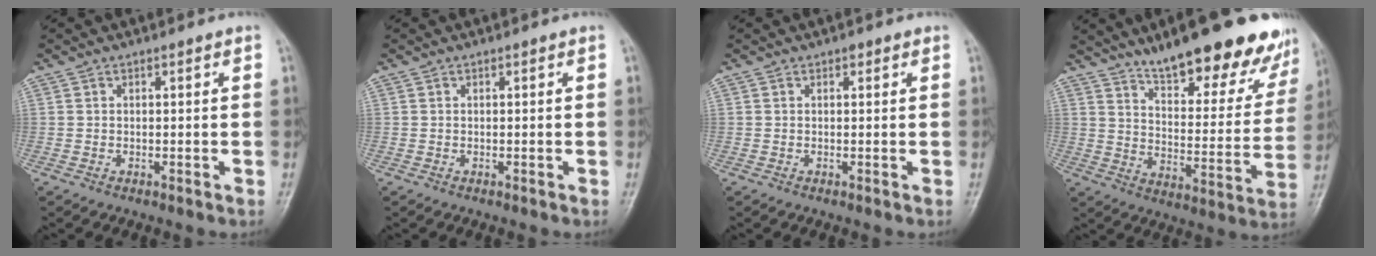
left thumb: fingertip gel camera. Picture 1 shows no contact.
{"total": 0.0}
{"total": 0.8, "force": [0.5, 0.3, 0.5], "torque": [-0.003, -0.001, 0.004]}
{"total": 23.1, "force": [17.2, 7.0, 13.9], "torque": [-0.147, -0.079, 0.243]}